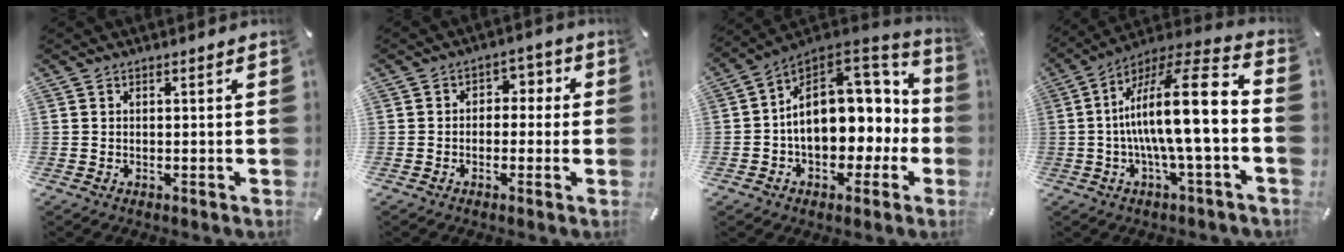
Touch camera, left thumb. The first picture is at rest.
{"total": 3.9, "force": [-1.7, 3.1, 1.6], "torque": [-0.014, 0.013, -0.040]}
{"total": 18.4, "force": [2.0, 12.8, 13.1], "torque": [-0.196, -0.014, 0.042]}
{"total": 19.7, "force": [-0.8, 4.7, 19.1], "torque": [-0.327, -0.009, -0.022]}